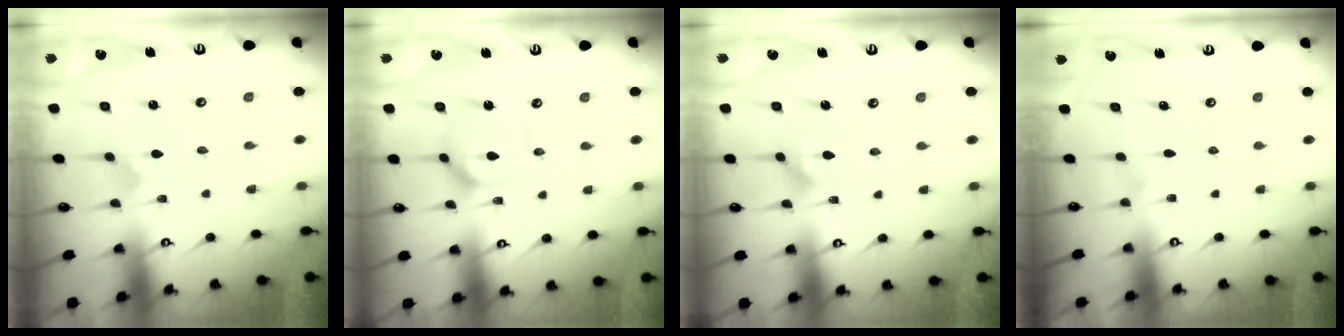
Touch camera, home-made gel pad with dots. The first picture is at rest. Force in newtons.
{"total": 10.5, "press": 10.4, "slide": 1.1}
{"total": 5.8, "press": 5.8, "slide": 0.4}
{"total": 0.0}